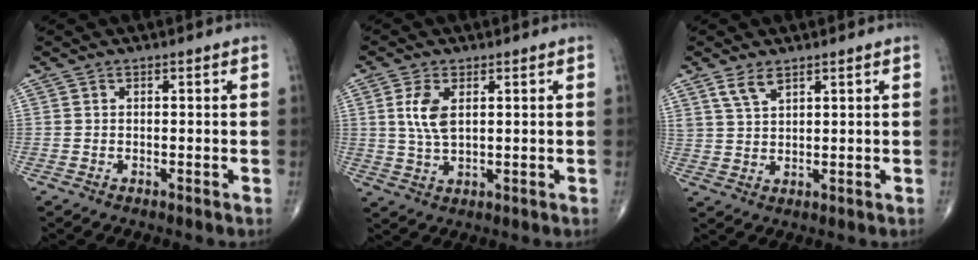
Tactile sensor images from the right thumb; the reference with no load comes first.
{"total": 5.8, "force": [1.6, 2.9, 4.8], "torque": [-0.103, -0.006, 0.036]}
{"total": 3.9, "force": [2.7, 1.6, 2.3], "torque": [-0.044, -0.010, 0.060]}